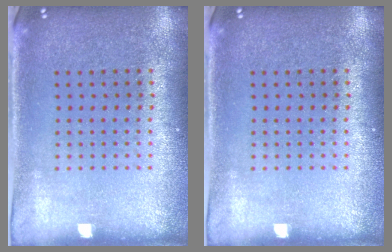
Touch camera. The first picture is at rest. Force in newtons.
{"total": 0.0}